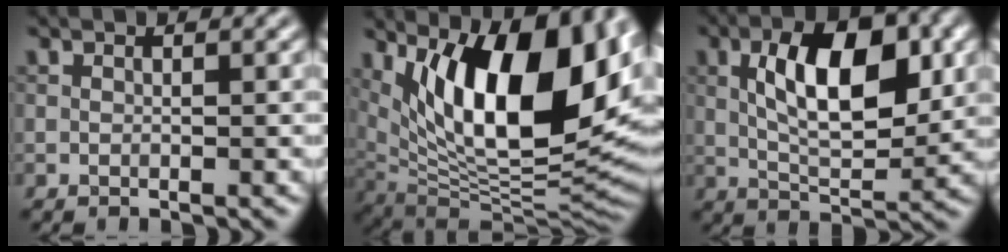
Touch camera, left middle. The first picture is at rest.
{"total": 15.8, "force": [4.9, 6.9, 13.4], "torque": [-0.189, -0.014, 0.077]}
{"total": 8.5, "force": [1.4, 3.6, 7.6], "torque": [-0.125, 0.004, 0.024]}